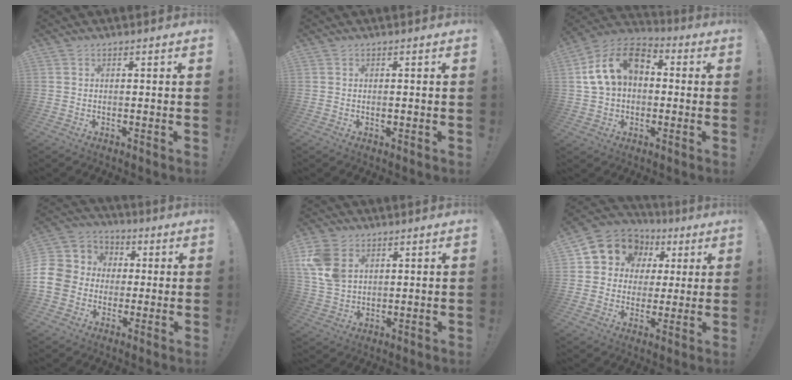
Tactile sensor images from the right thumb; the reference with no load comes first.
{"total": 0.7, "force": [-0.2, 0.5, 0.6], "torque": [-0.004, -0.001, -0.005]}
{"total": 16.5, "force": [4.0, 11.5, 11.1], "torque": [-0.187, 0.009, 0.076]}
{"total": 12.8, "force": [-0.9, 11.7, 5.1], "torque": [-0.096, 0.012, -0.013]}
{"total": 11.2, "force": [4.5, 8.0, 6.5], "torque": [-0.130, -0.009, 0.090]}
{"total": 11.4, "force": [4.7, 9.7, 3.8], "torque": [-0.058, -0.025, 0.099]}